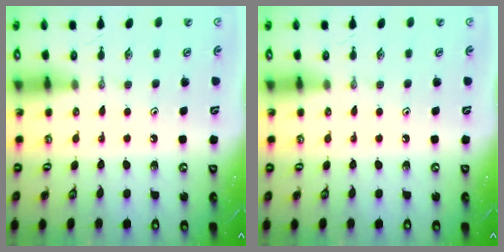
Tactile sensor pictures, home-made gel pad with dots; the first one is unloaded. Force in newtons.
{"total": 0.0}